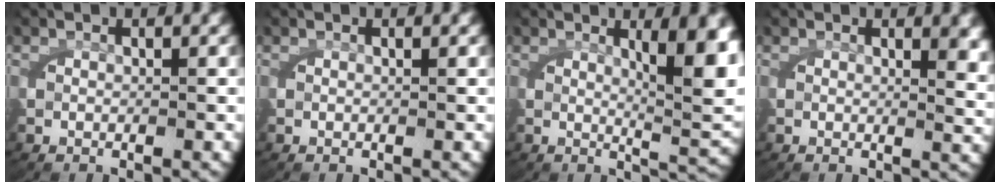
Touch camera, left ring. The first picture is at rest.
{"total": 0.0}
{"total": 6.9, "force": [1.7, 1.8, 6.5], "torque": [-0.084, -0.007, 0.033]}
{"total": 2.1, "force": [1.1, 0.1, 1.8], "torque": [-0.032, -0.009, 0.019]}